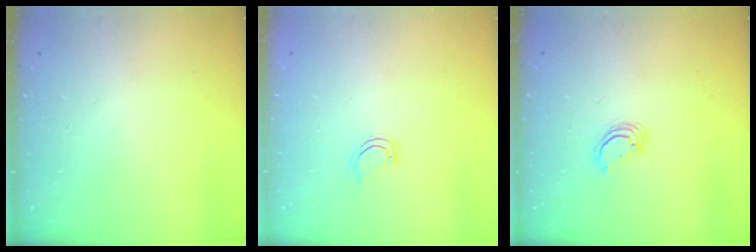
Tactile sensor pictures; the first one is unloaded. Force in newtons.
{"total": 3.3, "press": 3.3, "slide": 0.2}
{"total": 3.6, "press": 3.6, "slide": 0.2}